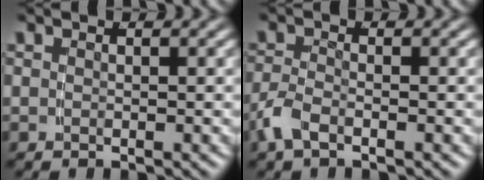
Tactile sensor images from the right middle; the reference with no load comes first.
{"total": 2.2, "force": [-1.6, 0.6, 1.4], "torque": [-0.037, -0.009, -0.025]}